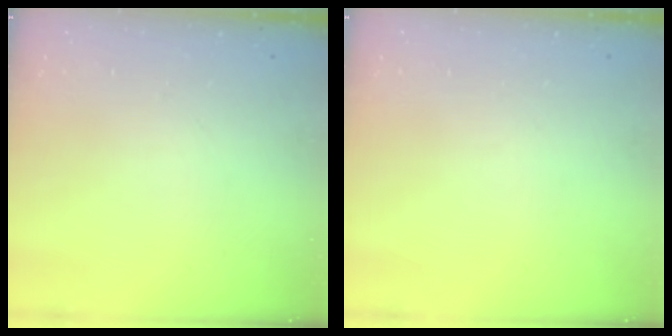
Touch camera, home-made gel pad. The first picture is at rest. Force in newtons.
{"total": 0.0}